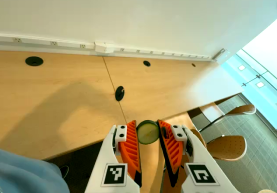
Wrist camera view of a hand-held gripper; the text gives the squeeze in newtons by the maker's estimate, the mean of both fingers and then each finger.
{"total": 8.0, "left": 8.1, "right": 8.0}